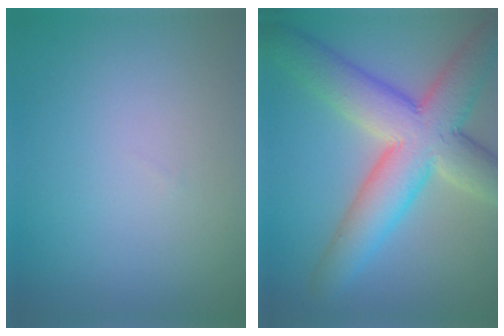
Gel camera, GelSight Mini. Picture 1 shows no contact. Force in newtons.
{"total": 9.7, "press": 9.7, "slide": 0.3}